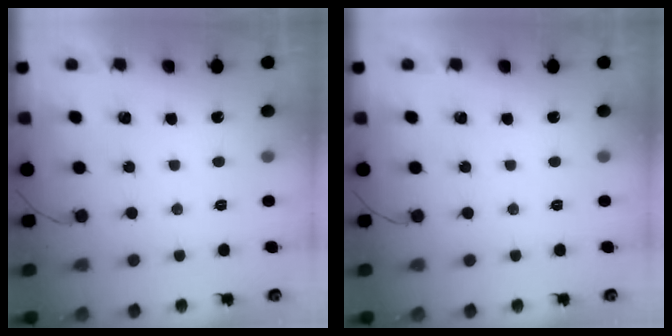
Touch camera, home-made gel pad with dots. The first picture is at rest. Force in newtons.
{"total": 0.0}